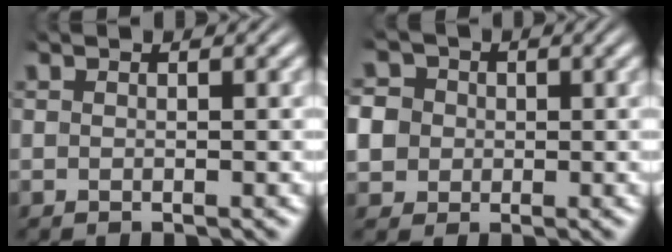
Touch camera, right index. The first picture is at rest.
{"total": 6.6, "force": [0.5, 5.9, 2.9], "torque": [-0.071, -0.012, 0.008]}